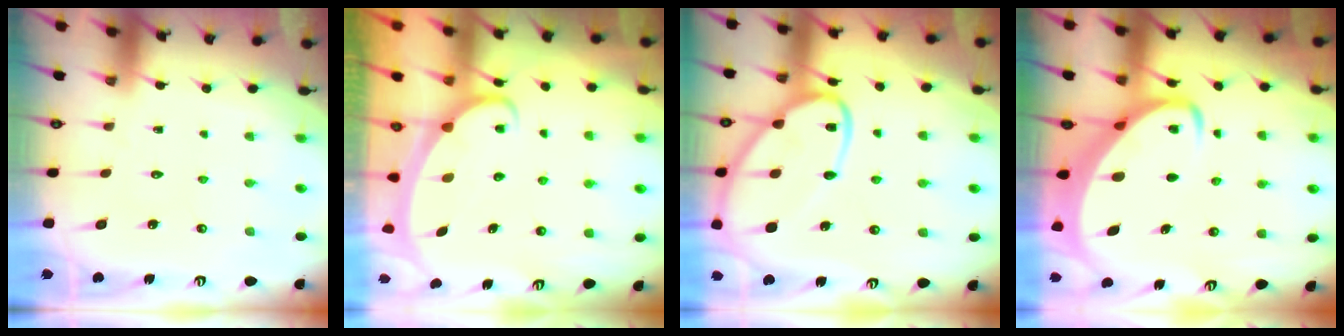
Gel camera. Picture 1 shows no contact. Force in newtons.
{"total": 2.4, "press": 2.3, "slide": 0.4}
{"total": 17.0, "press": 16.9, "slide": 1.4}
{"total": 3.8, "press": 3.8, "slide": 0.5}